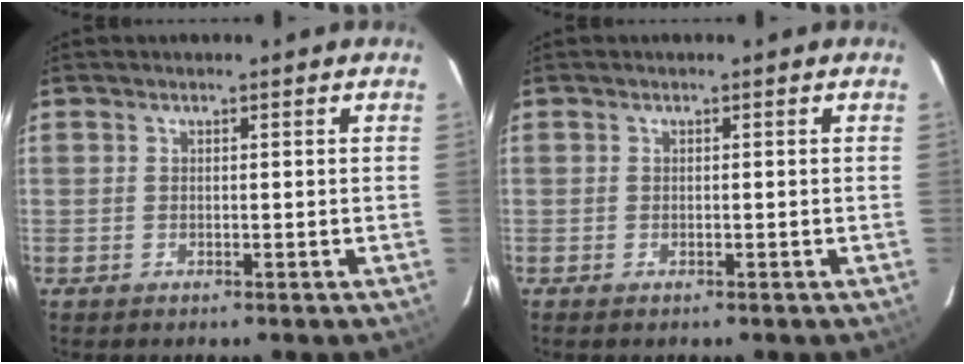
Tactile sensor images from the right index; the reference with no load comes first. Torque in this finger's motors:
{"motor_torque": [-0.04, 0.09, 0.09, 0.01]}